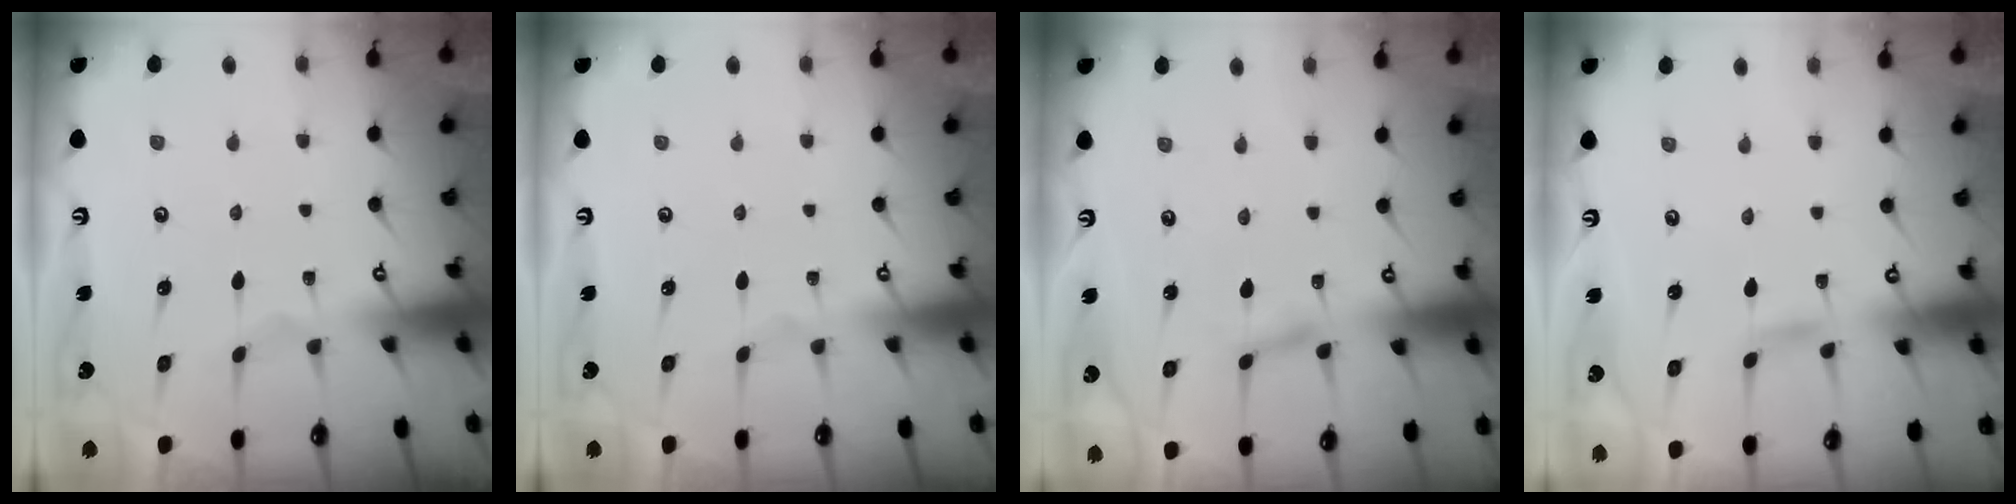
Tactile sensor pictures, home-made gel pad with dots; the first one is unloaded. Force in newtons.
{"total": 0.0}
{"total": 2.0, "press": 2.0, "slide": 0.2}
{"total": 2.1, "press": 2.1, "slide": 0.2}